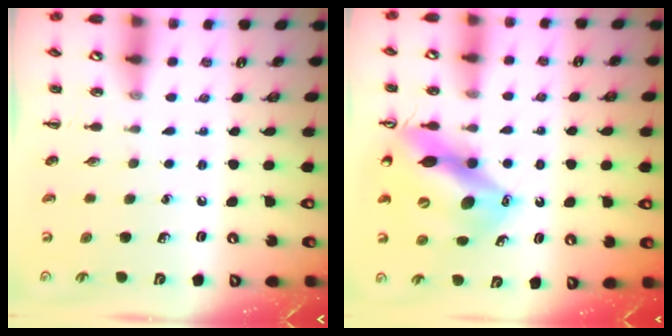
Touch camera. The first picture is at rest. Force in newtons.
{"total": 14.2, "press": 13.5, "slide": 4.4}